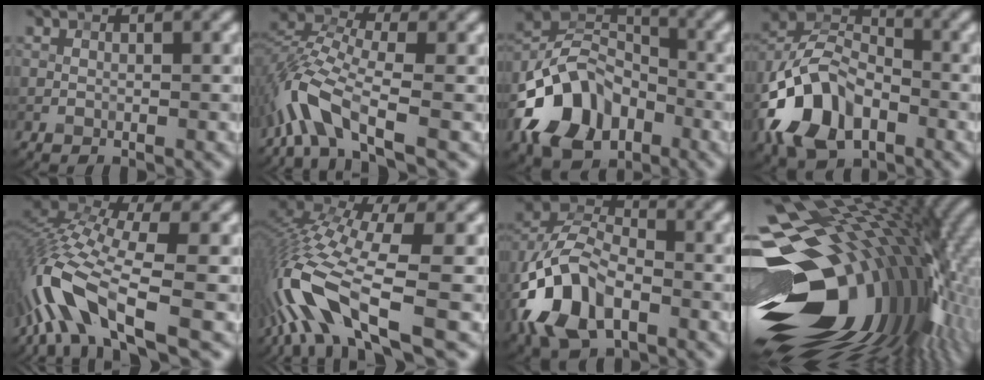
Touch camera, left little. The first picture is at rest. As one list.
[{"total": 6.1, "force": [-3.8, 1.8, 4.4], "torque": [-0.101, 0.006, -0.089]}, {"total": 9.3, "force": [-4.6, 6.2, 5.0], "torque": [-0.091, 0.010, -0.104]}, {"total": 9.8, "force": [-4.6, 6.1, 6.1], "torque": [-0.126, 0.008, -0.103]}, {"total": 10.2, "force": [-5.0, 3.2, 8.3], "torque": [-0.182, 0.010, -0.103]}, {"total": 12.9, "force": [-5.5, 3.8, 11.0], "torque": [-0.244, 0.002, -0.095]}, {"total": 10.2, "force": [-4.3, 5.9, 7.1], "torque": [-0.156, 0.007, -0.094]}, {"total": 21.2, "force": [-2.7, 13.9, 15.7], "torque": [-0.272, -0.020, -0.045]}]